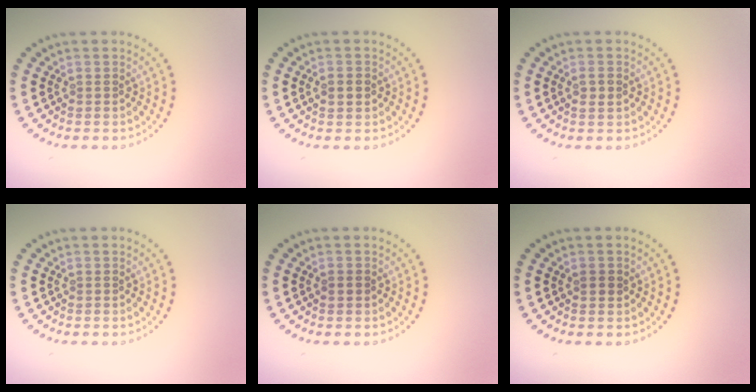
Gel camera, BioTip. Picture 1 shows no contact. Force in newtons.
{"total": 2.0, "press": 2.0, "slide": 0.0}
{"total": 1.1, "press": 1.1, "slide": 0.2}
{"total": 0.0}
{"total": 0.9, "press": 0.9, "slide": 0.2}
{"total": 0.8, "press": 0.8, "slide": 0.2}